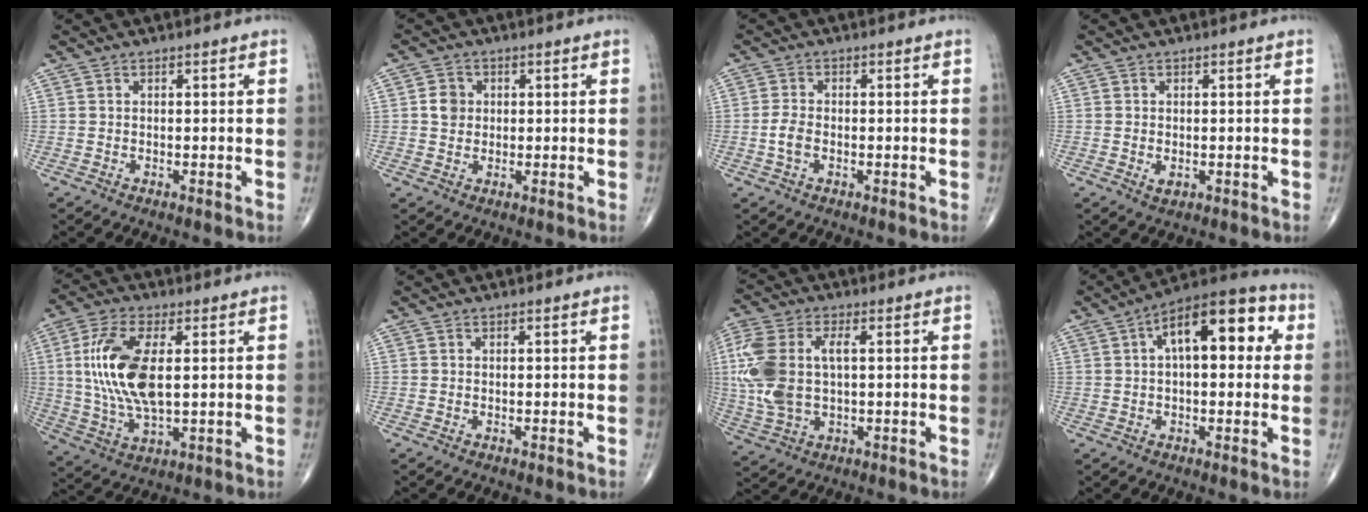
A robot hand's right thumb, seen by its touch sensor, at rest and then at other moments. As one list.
[{"total": 3.5, "force": [0.5, 3.1, 1.6], "torque": [-0.014, 0.002, 0.005]}, {"total": 3.0, "force": [-0.7, 1.7, 2.3], "torque": [-0.052, 0.006, -0.014]}, {"total": 1.6, "force": [-0.2, 1.0, 1.2], "torque": [-0.018, -0.003, 0.000]}, {"total": 14.8, "force": [2.0, 6.6, 13.1], "torque": [-0.274, -0.009, 0.041]}, {"total": 0.0}, {"total": 14.6, "force": [1.3, 8.1, 12.1], "torque": [-0.297, 0.010, 0.030]}, {"total": 15.7, "force": [3.8, 7.3, 13.4], "torque": [-0.170, 0.032, 0.048]}]